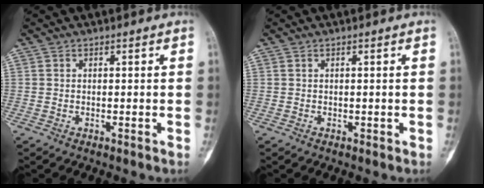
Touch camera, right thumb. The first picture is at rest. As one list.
[{"total": 0.0}]